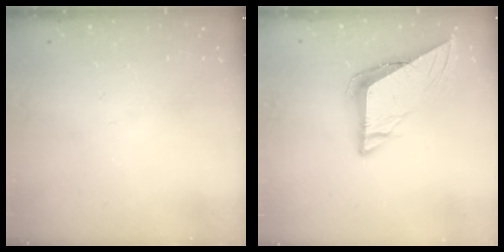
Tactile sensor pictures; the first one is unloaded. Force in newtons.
{"total": 8.3, "press": 8.3, "slide": 0.8}